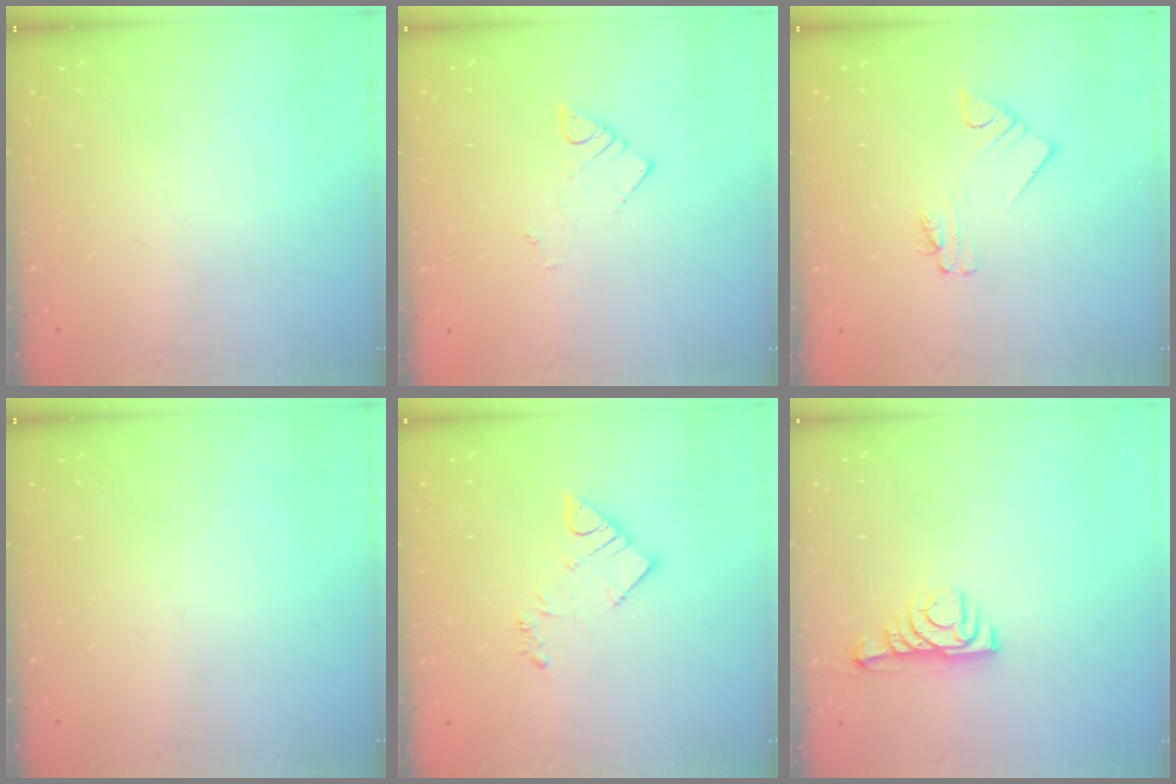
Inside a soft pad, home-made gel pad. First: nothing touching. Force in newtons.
{"total": 2.3, "press": 2.3, "slide": 0.2}
{"total": 2.1, "press": 2.1, "slide": 0.0}
{"total": 0.0}
{"total": 7.9, "press": 7.9, "slide": 0.4}
{"total": 6.0, "press": 5.9, "slide": 0.7}